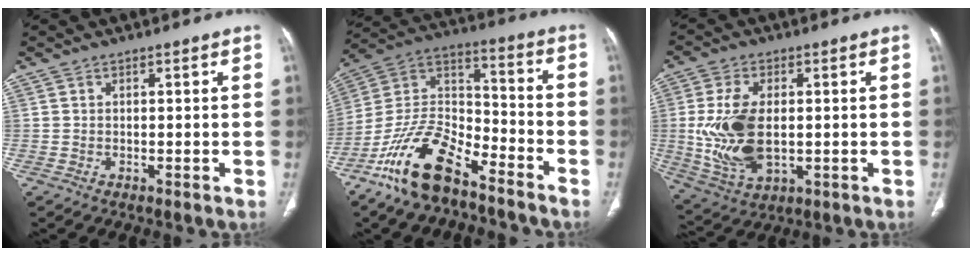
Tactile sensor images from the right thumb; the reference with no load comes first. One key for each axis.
{"total": 17.2, "fx": -11.9, "fy": 7.0, "fz": 10.2, "tx": -0.183, "ty": 0.078, "tz": -0.222}
{"total": 13.9, "fx": -0.2, "fy": 7.8, "fz": 11.4, "tx": -0.234, "ty": -0.010, "tz": 0.011}